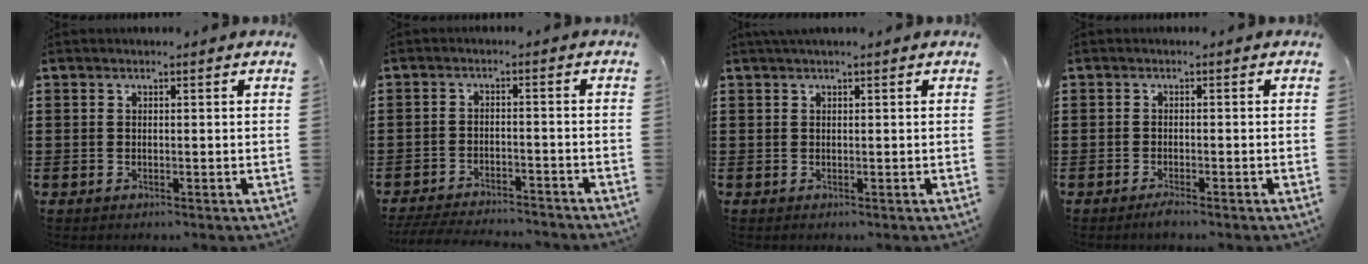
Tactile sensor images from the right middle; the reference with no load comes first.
{"total": 4.3, "force": [-4.2, 0.3, 1.0], "torque": [-0.023, -0.001, -0.087]}
{"total": 0.9, "force": [0.7, 0.0, 0.6], "torque": [-0.012, 0.001, 0.012]}
{"total": 1.3, "force": [-1.0, 0.0, 0.8], "torque": [-0.014, -0.003, -0.018]}